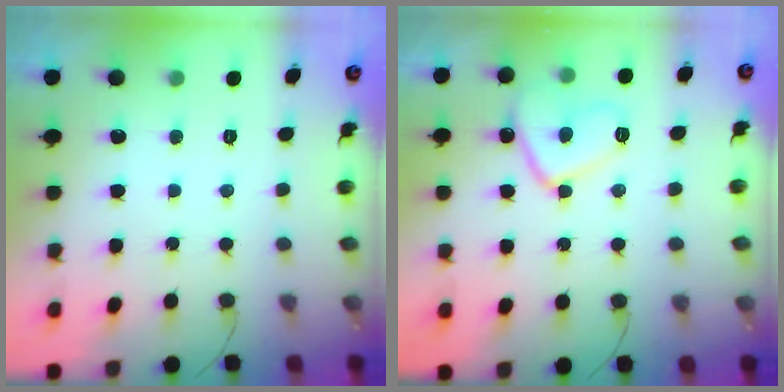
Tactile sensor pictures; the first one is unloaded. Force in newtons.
{"total": 11.1, "press": 11.0, "slide": 1.1}